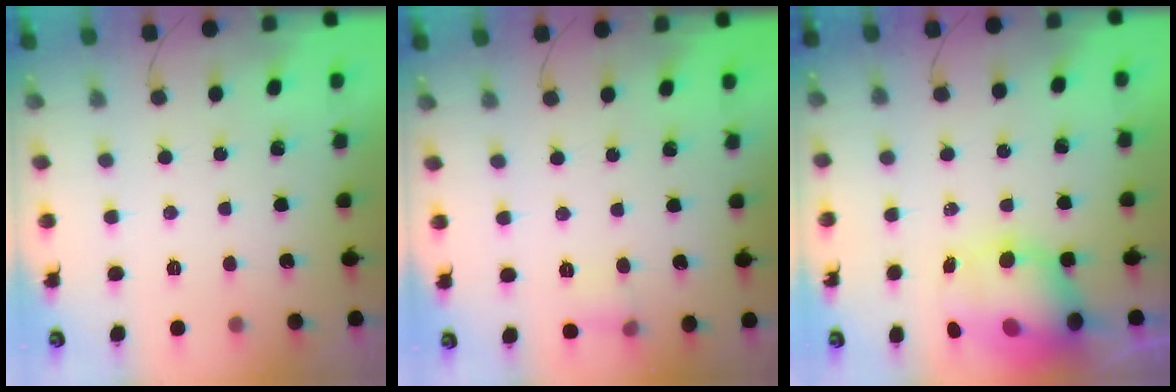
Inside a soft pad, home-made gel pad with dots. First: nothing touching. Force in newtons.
{"total": 5.9, "press": 5.0, "slide": 3.1}
{"total": 10.0, "press": 9.6, "slide": 2.7}